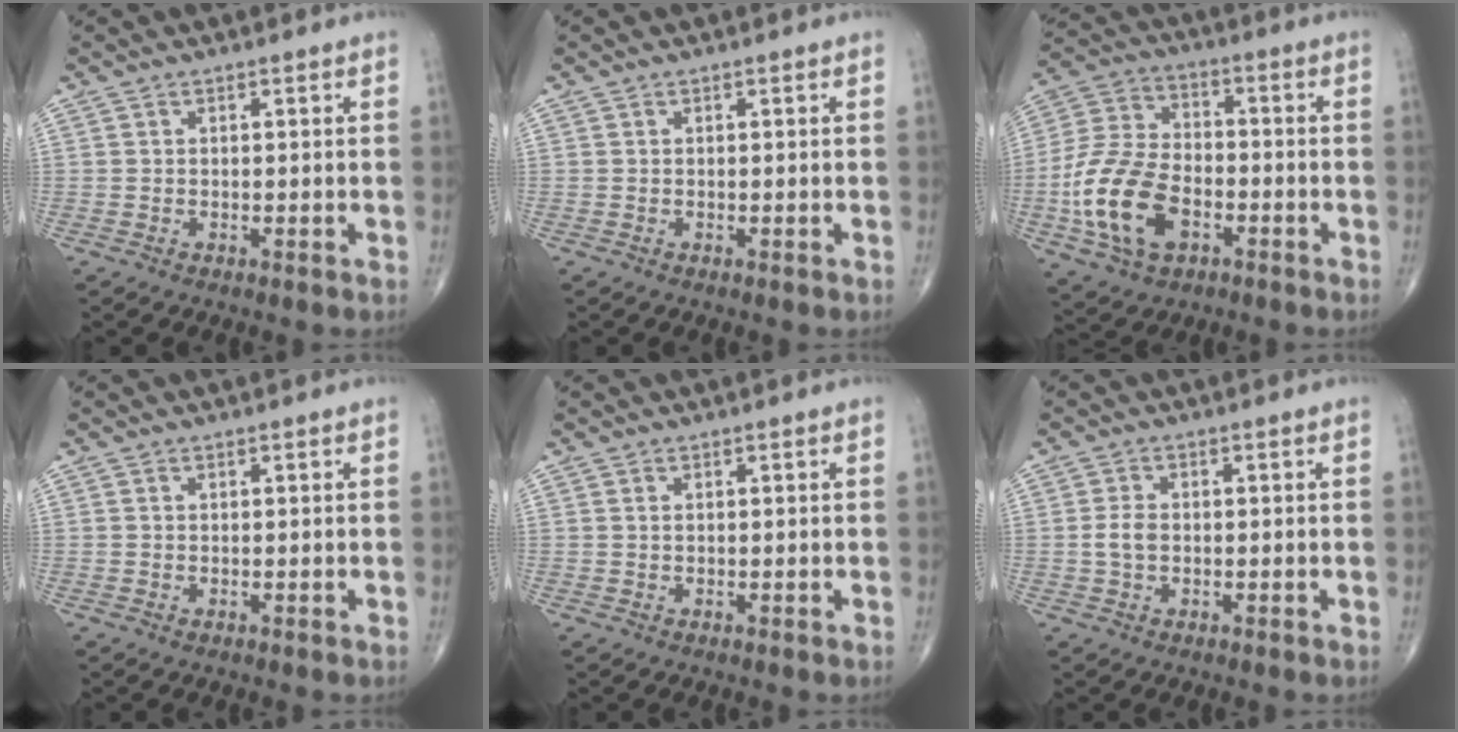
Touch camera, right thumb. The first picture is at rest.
{"total": 0.0}
{"total": 16.8, "force": [-5.1, 10.4, 12.2], "torque": [-0.235, 0.022, -0.099]}
{"total": 0.0}
{"total": 0.6, "force": [0.2, 0.3, 0.4], "torque": [-0.010, 0.003, 0.005]}
{"total": 2.9, "force": [-0.2, 1.9, 2.2], "torque": [-0.047, 0.005, -0.006]}